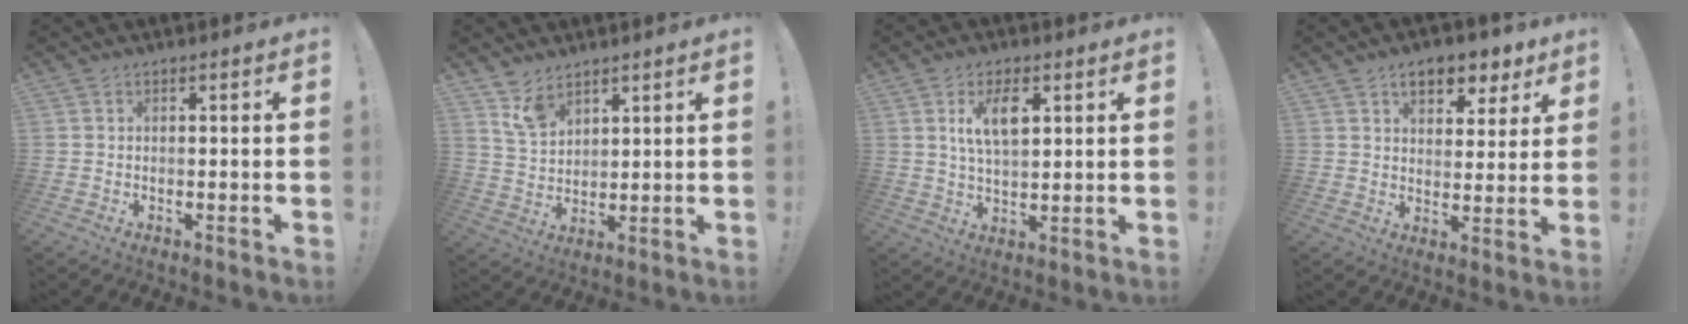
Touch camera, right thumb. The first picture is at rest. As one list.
[{"total": 7.8, "force": [6.0, 4.2, 2.8], "torque": [-0.055, -0.033, 0.117]}, {"total": 8.8, "force": [3.5, 4.5, 6.8], "torque": [-0.110, -0.003, 0.059]}, {"total": 9.4, "force": [5.8, 5.2, 5.4], "torque": [-0.067, -0.032, 0.102]}]